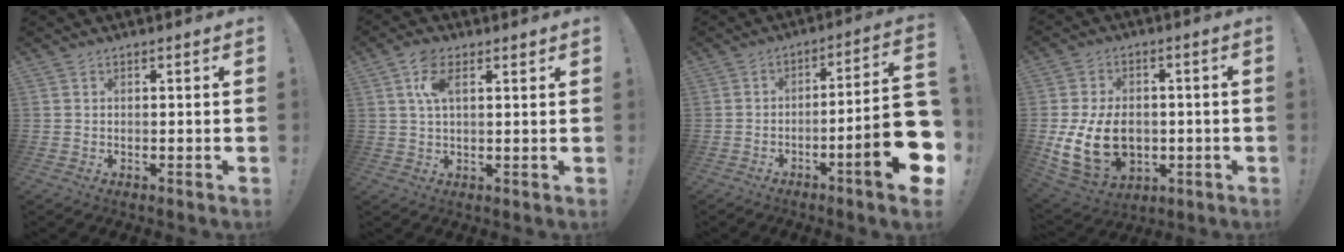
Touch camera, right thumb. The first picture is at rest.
{"total": 7.1, "force": [2.8, 3.3, 5.6], "torque": [-0.104, 0.004, 0.051]}
{"total": 18.3, "force": [-5.3, 2.4, 17.3], "torque": [-0.247, 0.014, -0.078]}
{"total": 15.8, "force": [-2.4, 11.5, 10.6], "torque": [-0.182, 0.007, -0.030]}